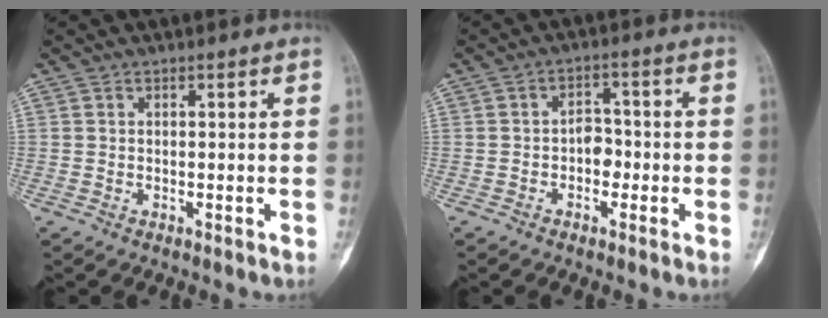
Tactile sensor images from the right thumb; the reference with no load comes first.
{"total": 4.1, "force": [-1.1, 2.9, 2.7], "torque": [-0.019, 0.017, -0.025]}